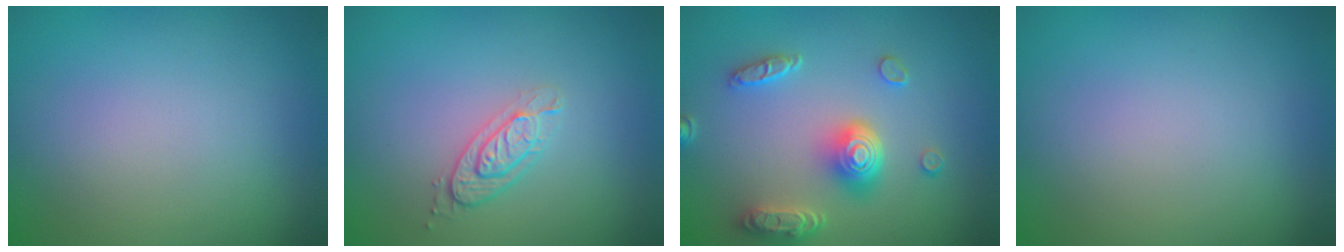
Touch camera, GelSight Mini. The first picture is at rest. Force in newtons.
{"total": 2.1, "press": 1.8, "slide": 1.1}
{"total": 4.9, "press": 4.0, "slide": 2.9}
{"total": 0.0}